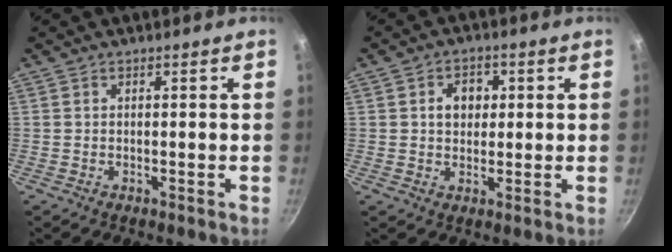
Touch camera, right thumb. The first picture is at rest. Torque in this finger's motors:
{"motor_torque": [-0.34, 0.44, 0.02, 0.08, 0.13]}